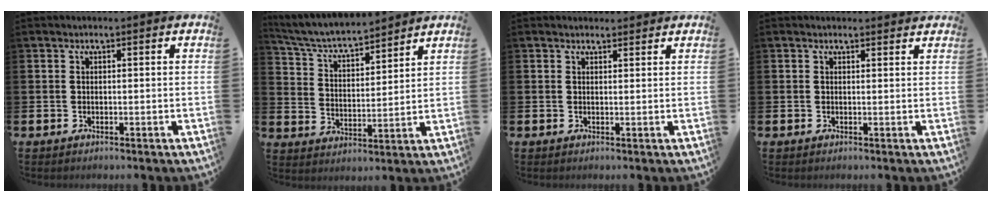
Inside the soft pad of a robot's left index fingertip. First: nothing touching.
{"total": 5.2, "force": [4.9, 0.9, 1.5], "torque": [-0.056, -0.040, 0.081]}
{"total": 1.1, "force": [1.0, 0.5, 0.0], "torque": [0.009, 0.000, 0.016]}
{"total": 0.7, "force": [0.6, 0.2, 0.0], "torque": [0.009, -0.001, 0.010]}